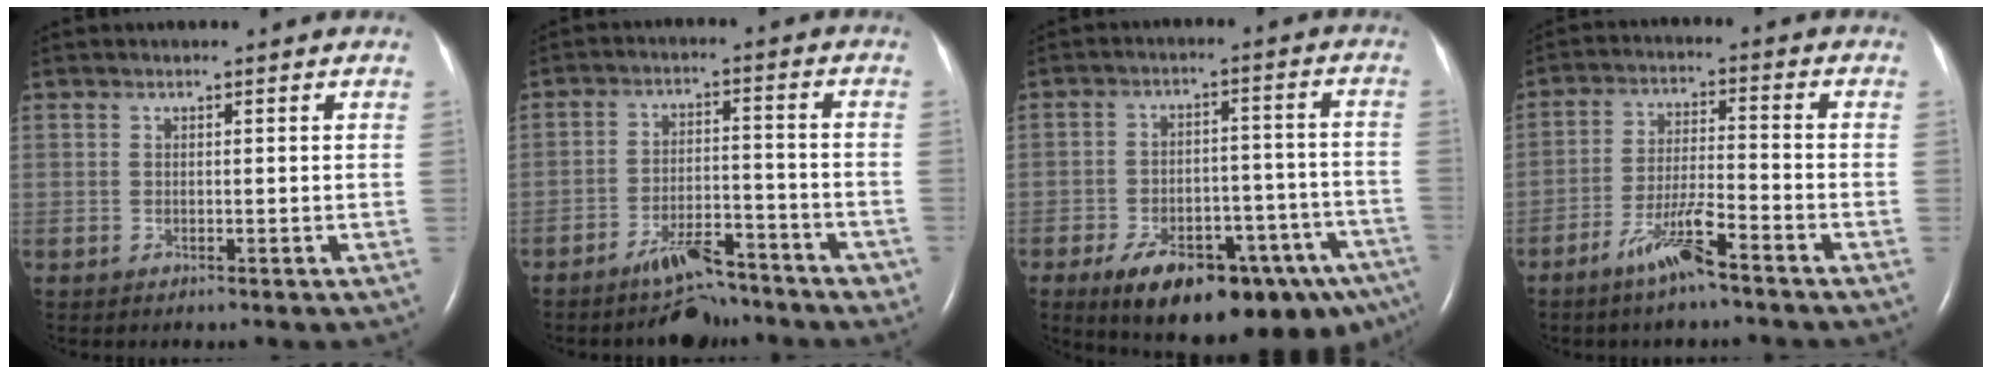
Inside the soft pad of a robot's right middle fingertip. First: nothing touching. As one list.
[{"total": 7.5, "force": [-6.1, 2.6, 3.5], "torque": [-0.056, 0.003, -0.097]}, {"total": 20.6, "force": [-13.0, 7.0, 14.3], "torque": [-0.144, 0.020, -0.178]}, {"total": 7.5, "force": [-5.2, 0.5, 5.4], "torque": [-0.111, -0.010, -0.098]}]